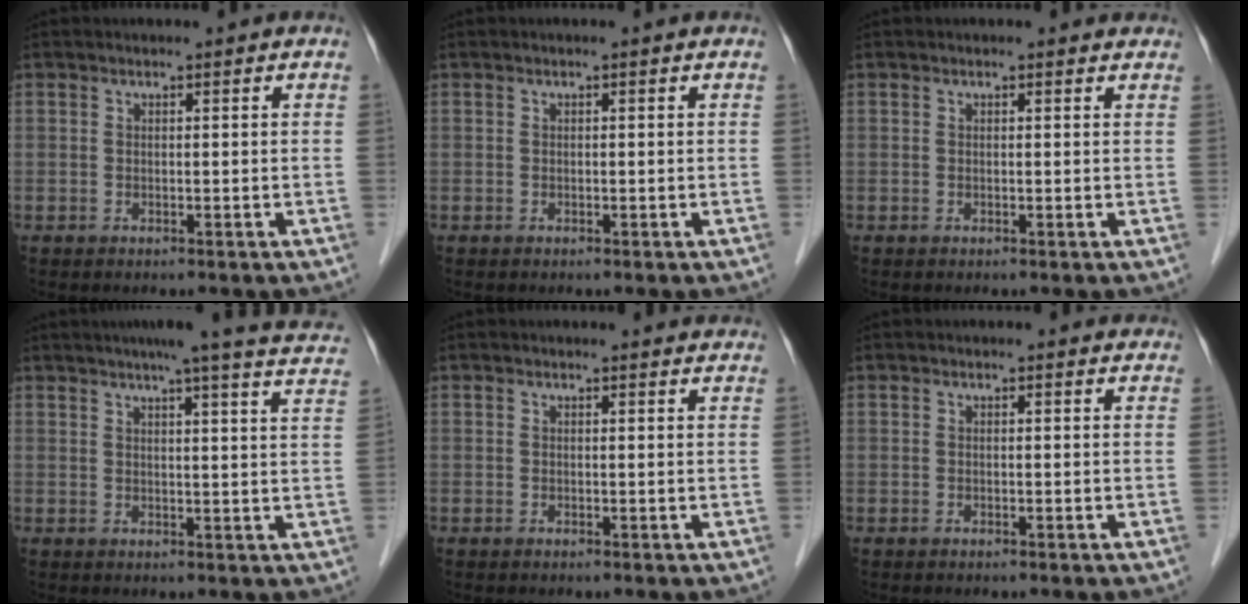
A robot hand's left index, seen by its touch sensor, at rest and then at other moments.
{"total": 0.0}
{"total": 1.1, "force": [1.0, 0.5, 0.2], "torque": [-0.007, -0.002, 0.000]}
{"total": 18.7, "force": [16.8, 0.3, 8.2], "torque": [-0.105, -0.020, 0.185]}
{"total": 2.2, "force": [2.2, 0.4, 0.3], "torque": [-0.009, -0.004, 0.012]}
{"total": 0.6, "force": [0.5, 0.4, 0.1], "torque": [-0.005, -0.002, -0.003]}